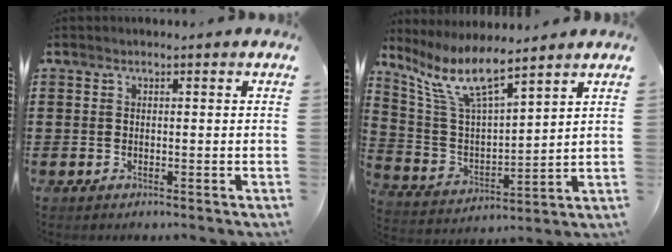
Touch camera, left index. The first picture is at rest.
{"total": 8.8, "force": [6.7, 1.7, 5.4], "torque": [-0.131, -0.030, 0.117]}